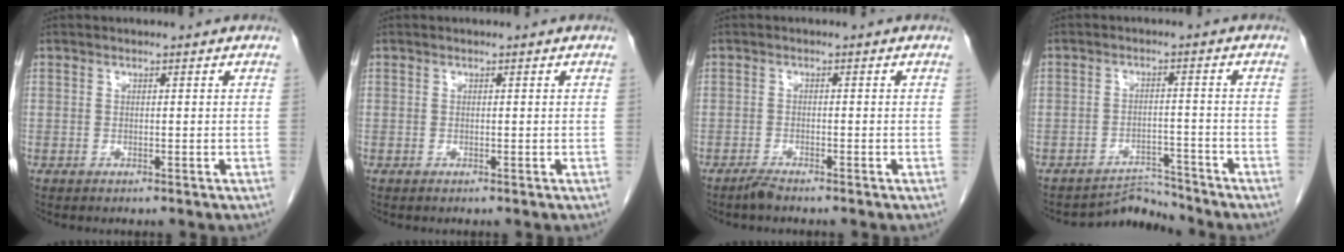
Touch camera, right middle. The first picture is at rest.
{"total": 0.0}
{"total": 1.4, "force": [-1.3, 0.0, 0.6], "torque": [-0.016, -0.003, -0.025]}
{"total": 4.2, "force": [-3.8, -0.1, -1.6], "torque": [0.030, 0.008, -0.057]}